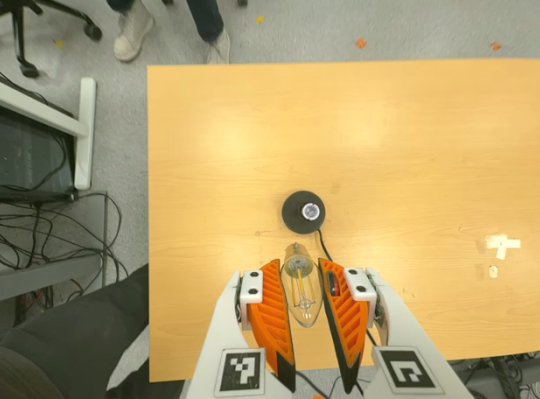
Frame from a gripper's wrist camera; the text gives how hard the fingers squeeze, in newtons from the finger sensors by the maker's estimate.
{"total": 13.9, "left": 15.5, "right": 12.3}